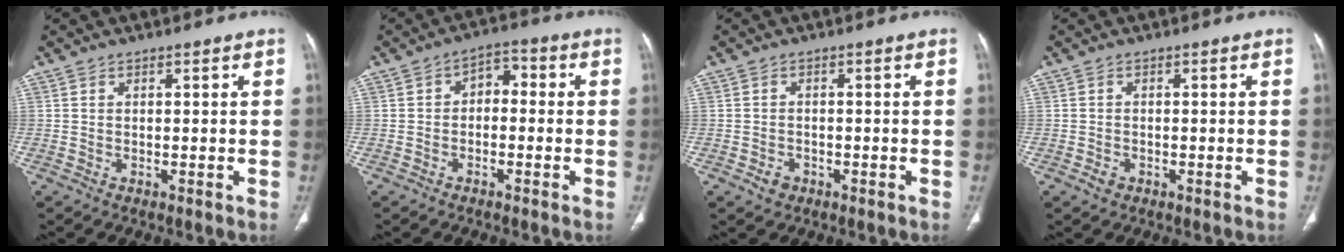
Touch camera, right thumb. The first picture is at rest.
{"total": 4.7, "force": [-0.4, 3.2, 3.4], "torque": [-0.033, 0.025, -0.020]}
{"total": 2.3, "force": [-1.1, 1.8, 0.9], "torque": [-0.011, 0.008, -0.013]}
{"total": 1.5, "force": [-0.7, 1.1, 0.7], "torque": [-0.011, 0.004, -0.010]}